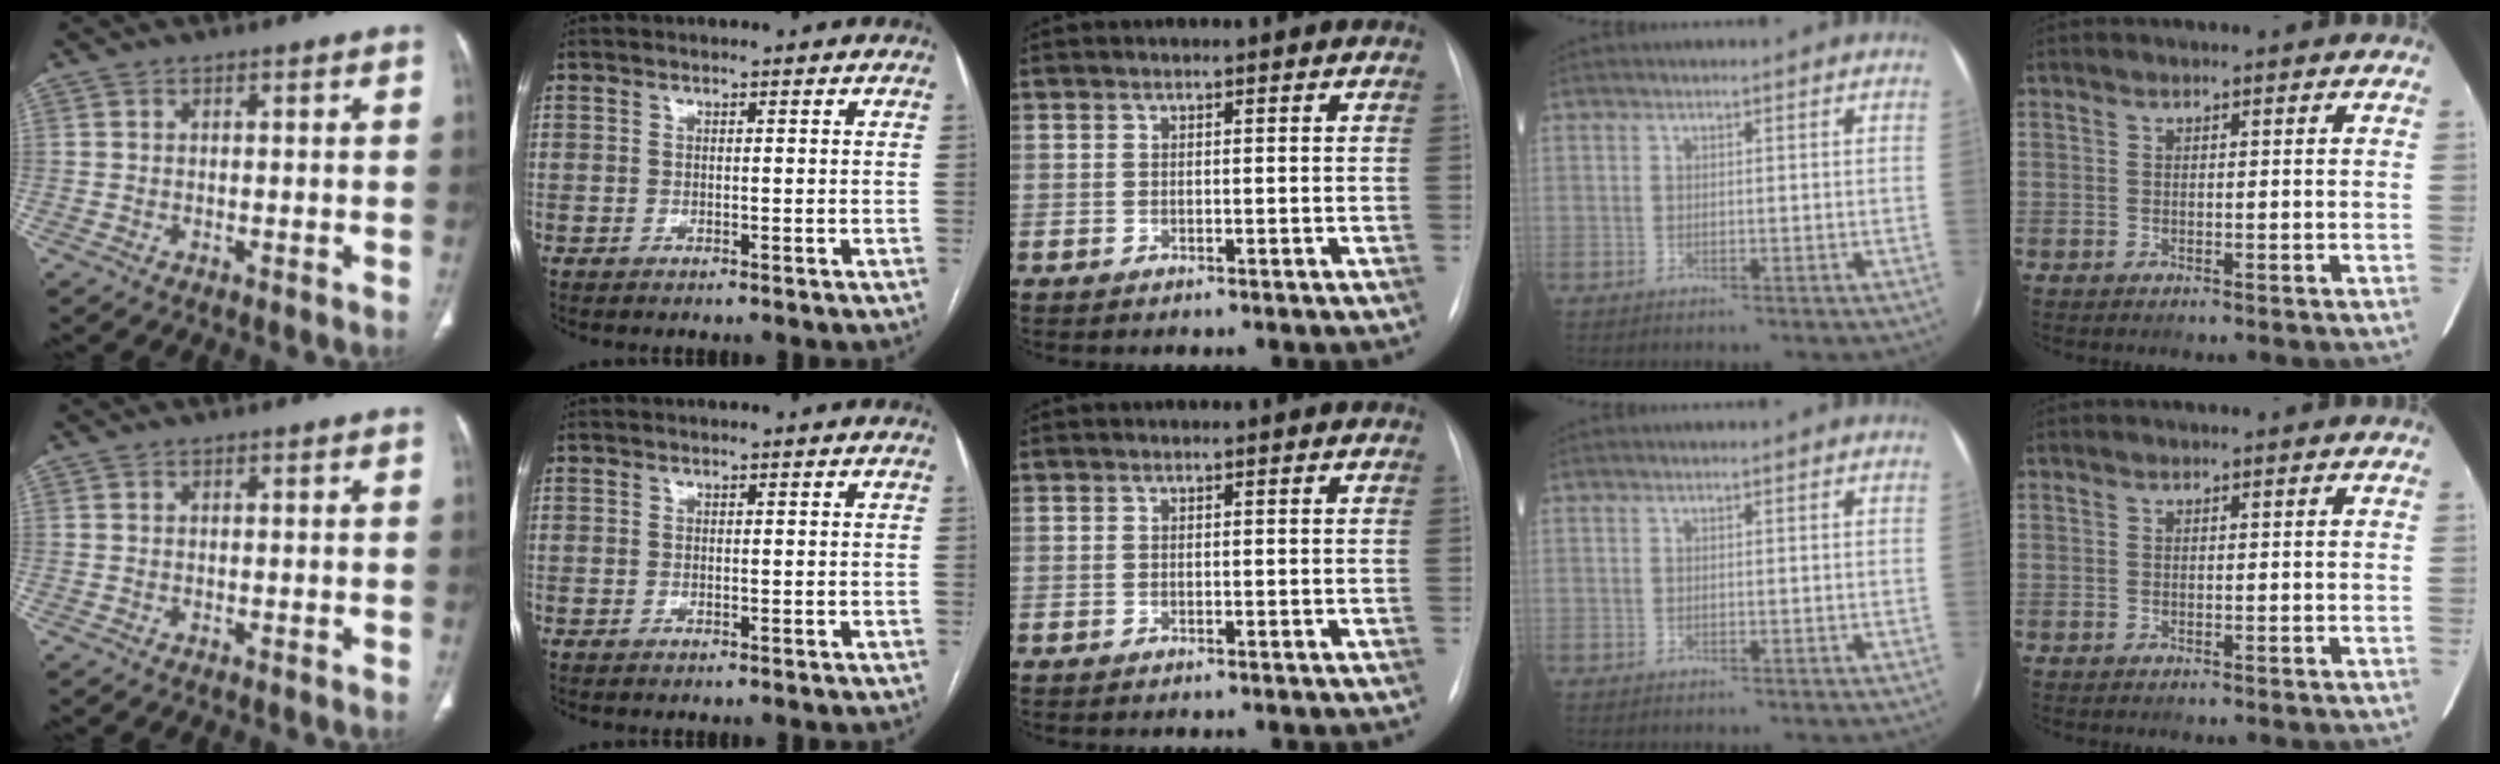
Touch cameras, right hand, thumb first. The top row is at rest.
{}